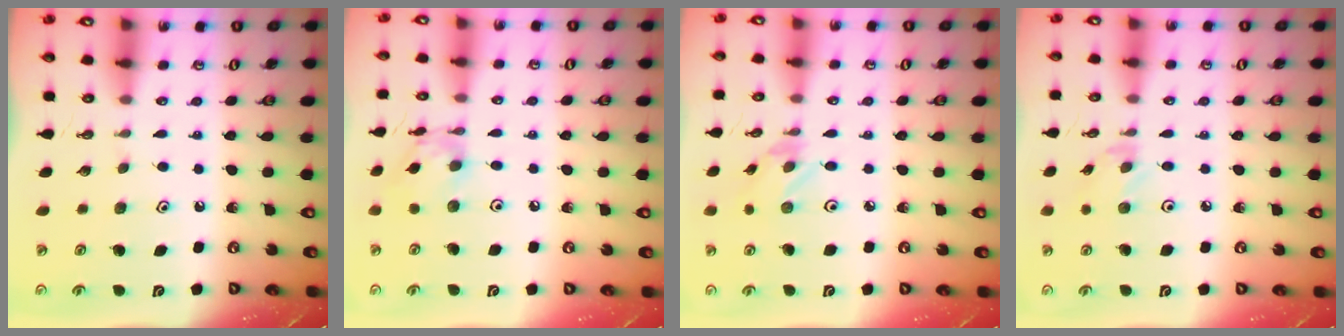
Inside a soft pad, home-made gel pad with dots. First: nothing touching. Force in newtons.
{"total": 10.5, "press": 10.4, "slide": 0.8}
{"total": 1.3, "press": 1.3, "slide": 0.1}
{"total": 4.1, "press": 4.1, "slide": 0.6}